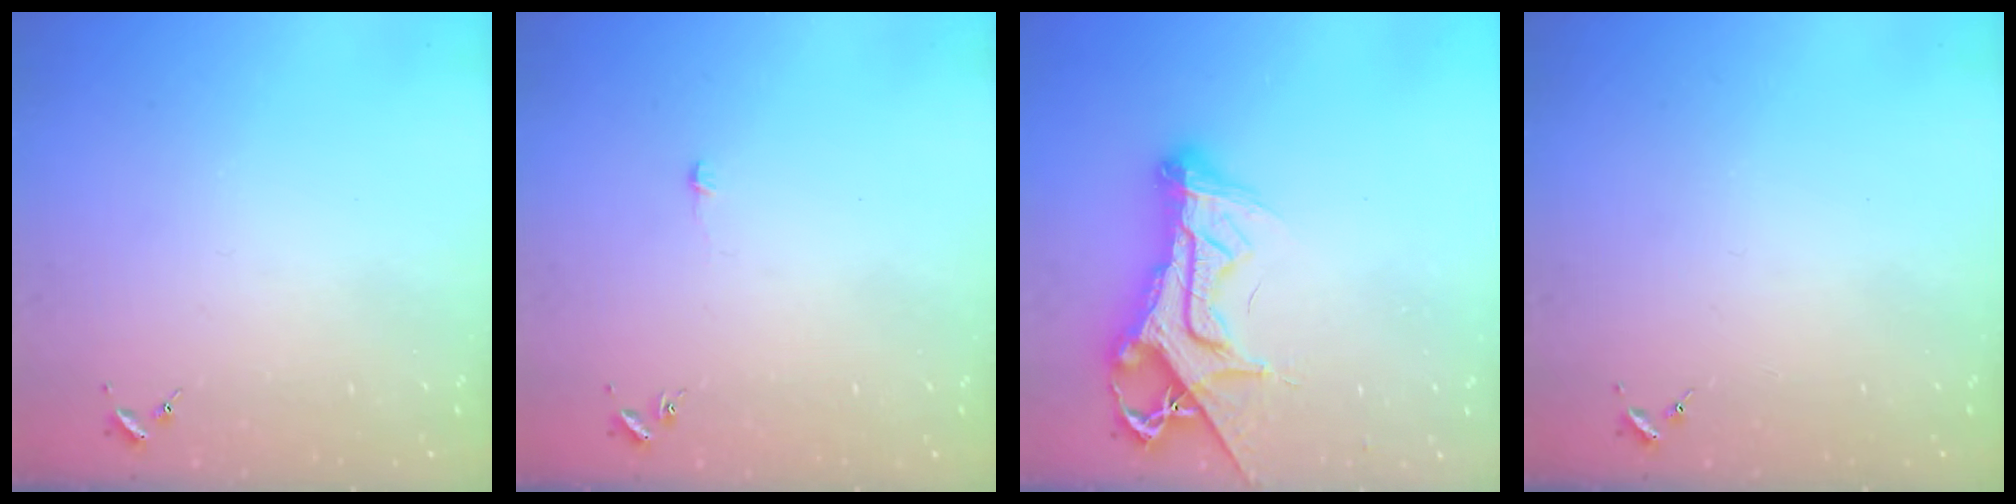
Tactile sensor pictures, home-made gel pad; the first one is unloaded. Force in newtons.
{"total": 3.5, "press": 3.5, "slide": 0.3}
{"total": 15.8, "press": 15.7, "slide": 1.5}
{"total": 0.0}